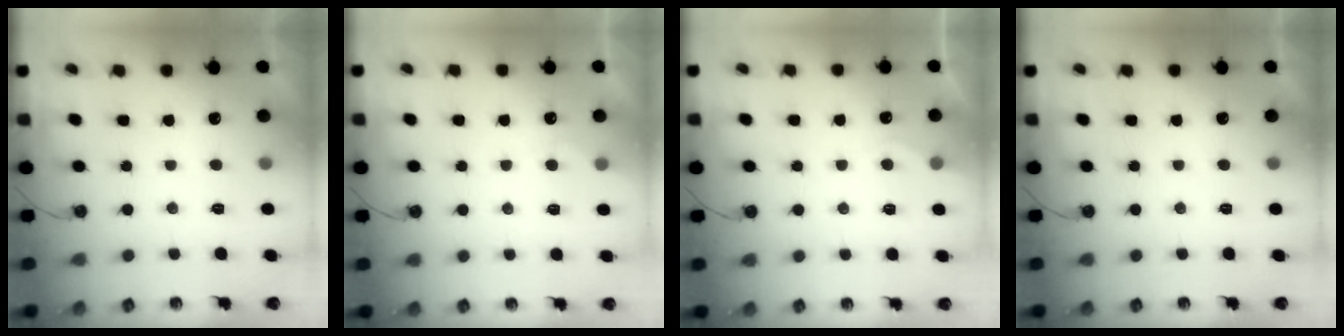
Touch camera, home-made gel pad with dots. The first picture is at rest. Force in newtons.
{"total": 3.7, "press": 3.7, "slide": 0.4}
{"total": 3.9, "press": 3.8, "slide": 0.5}
{"total": 0.0}